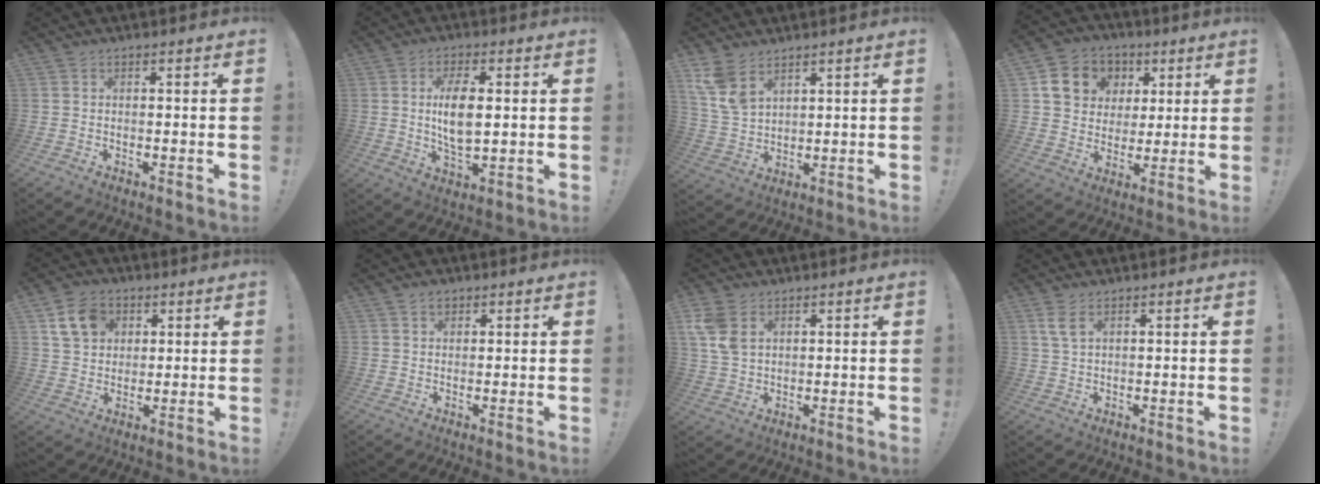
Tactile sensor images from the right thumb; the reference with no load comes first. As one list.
[{"total": 9.6, "force": [1.3, 4.8, 8.3], "torque": [-0.155, -0.009, 0.016]}, {"total": 8.4, "force": [5.7, 4.7, 4.1], "torque": [-0.093, -0.022, 0.114]}, {"total": 12.7, "force": [4.2, 11.0, 4.8], "torque": [-0.069, -0.011, 0.091]}, {"total": 10.3, "force": [4.5, 8.1, 4.5], "torque": [-0.068, -0.011, 0.091]}, {"total": 2.2, "force": [1.4, 1.5, 0.7], "torque": [-0.003, -0.005, 0.024]}, {"total": 7.9, "force": [3.5, 5.2, 4.9], "torque": [-0.104, -0.004, 0.070]}, {"total": 4.3, "force": [2.4, 2.0, 3.0], "torque": [-0.048, -0.012, 0.043]}]